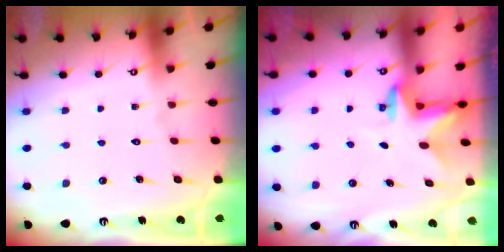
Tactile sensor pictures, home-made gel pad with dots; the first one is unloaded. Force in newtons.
{"total": 2.6, "press": 2.6, "slide": 0.5}